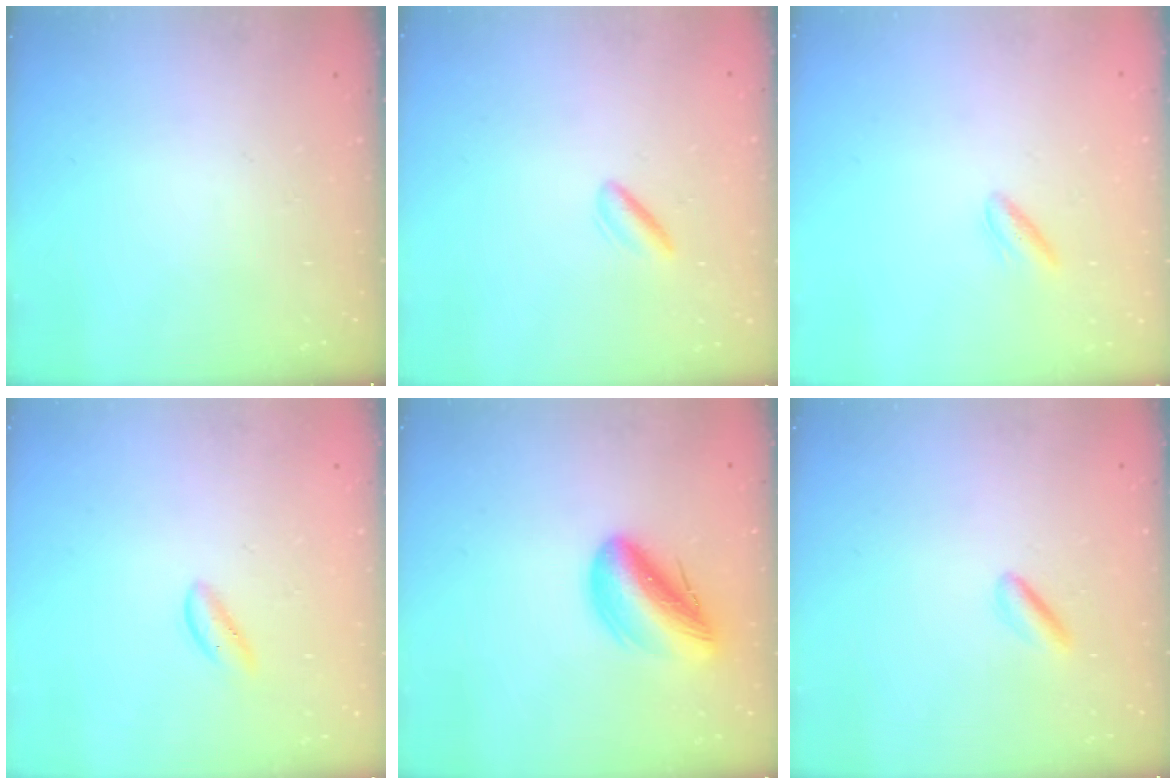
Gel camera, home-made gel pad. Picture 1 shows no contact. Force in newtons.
{"total": 1.0, "press": 0.8, "slide": 0.6}
{"total": 3.6, "press": 3.4, "slide": 1.1}
{"total": 1.3, "press": 1.3, "slide": 0.3}
{"total": 14.4, "press": 14.0, "slide": 3.3}
{"total": 2.4, "press": 2.2, "slide": 0.8}